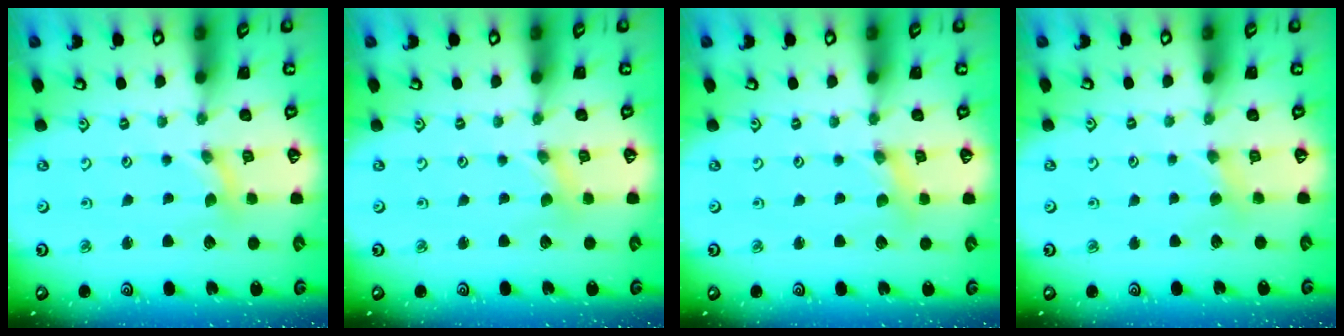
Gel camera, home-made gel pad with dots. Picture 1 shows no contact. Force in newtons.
{"total": 0.0}
{"total": 1.5, "press": 1.5, "slide": 0.1}
{"total": 2.5, "press": 2.5, "slide": 0.5}